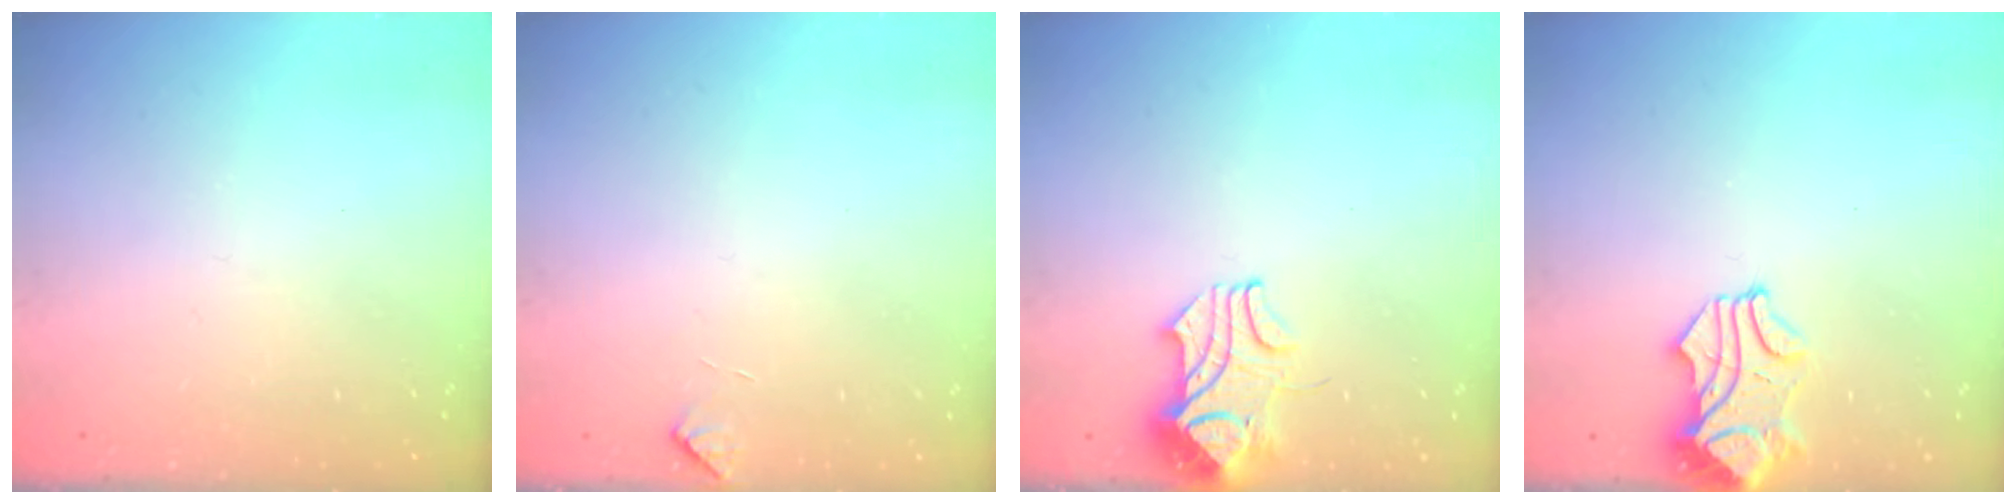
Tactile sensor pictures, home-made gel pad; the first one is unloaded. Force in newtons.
{"total": 2.7, "press": 2.7, "slide": 0.6}
{"total": 2.5, "press": 2.3, "slide": 0.8}
{"total": 1.6, "press": 1.3, "slide": 0.9}